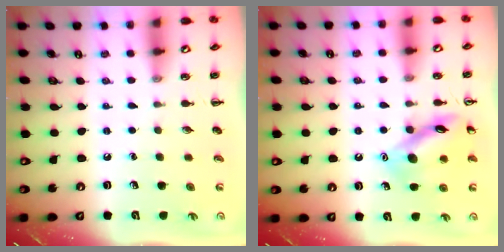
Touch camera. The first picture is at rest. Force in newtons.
{"total": 12.7, "press": 12.6, "slide": 1.2}